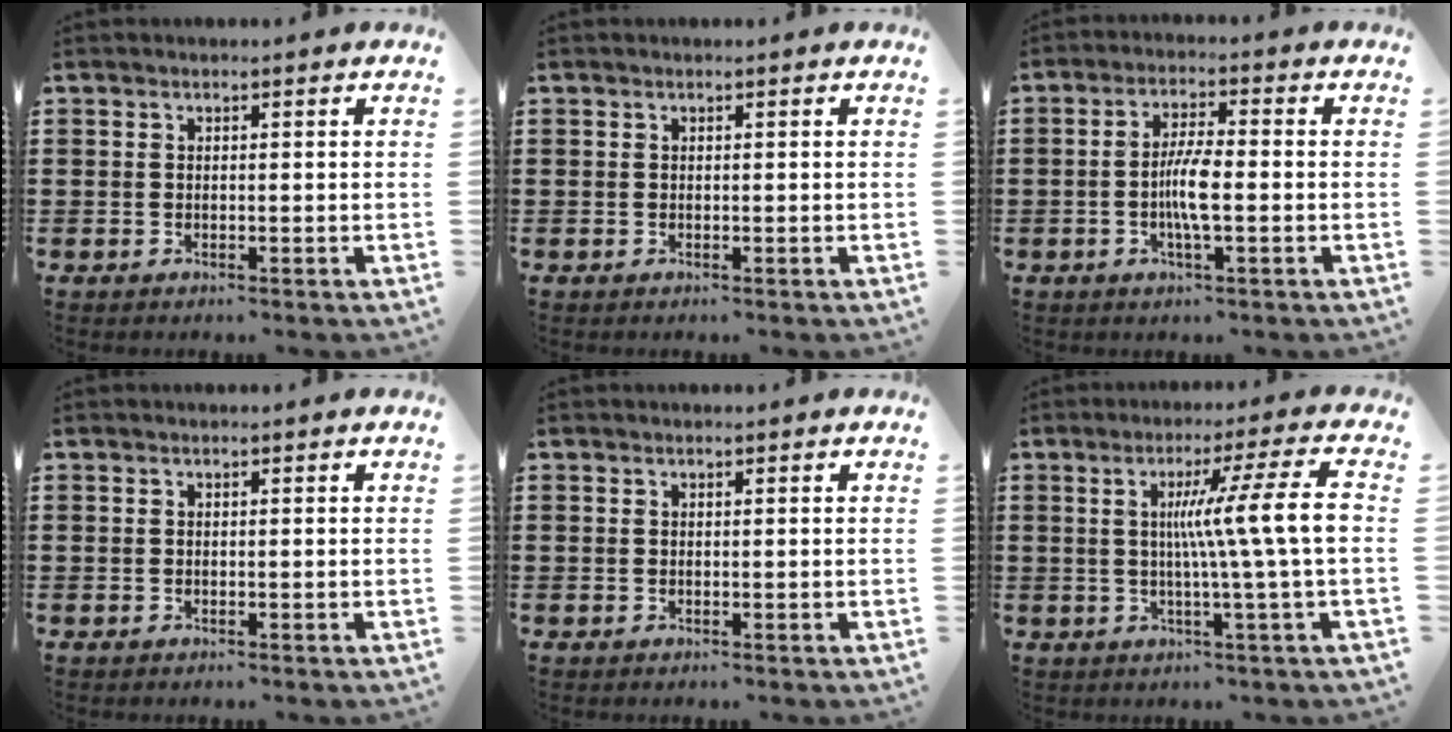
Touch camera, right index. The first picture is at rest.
{"total": 0.0}
{"total": 5.6, "force": [-1.1, 1.1, 5.4], "torque": [-0.109, -0.002, -0.026]}
{"total": 0.0}
{"total": 0.0}
{"total": 11.1, "force": [0.6, -0.7, 11.1], "torque": [-0.194, -0.008, 0.001]}